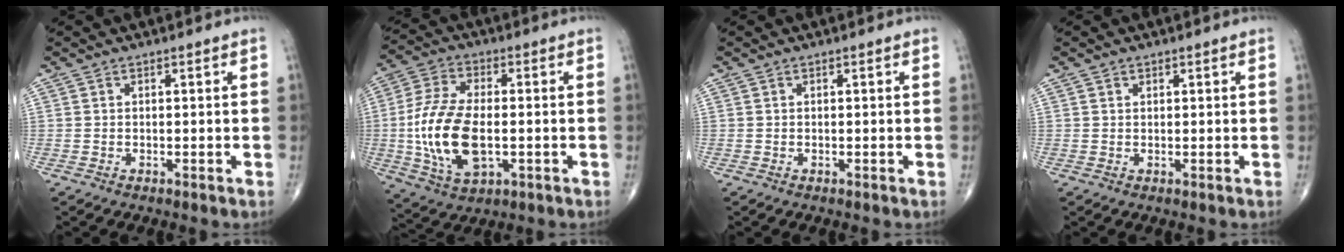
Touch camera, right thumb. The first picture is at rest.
{"total": 16.0, "force": [-1.9, 8.3, 13.6], "torque": [-0.278, 0.002, -0.030]}
{"total": 0.0}
{"total": 0.7, "force": [0.5, 0.5, 0.1], "torque": [0.006, -0.003, 0.005]}